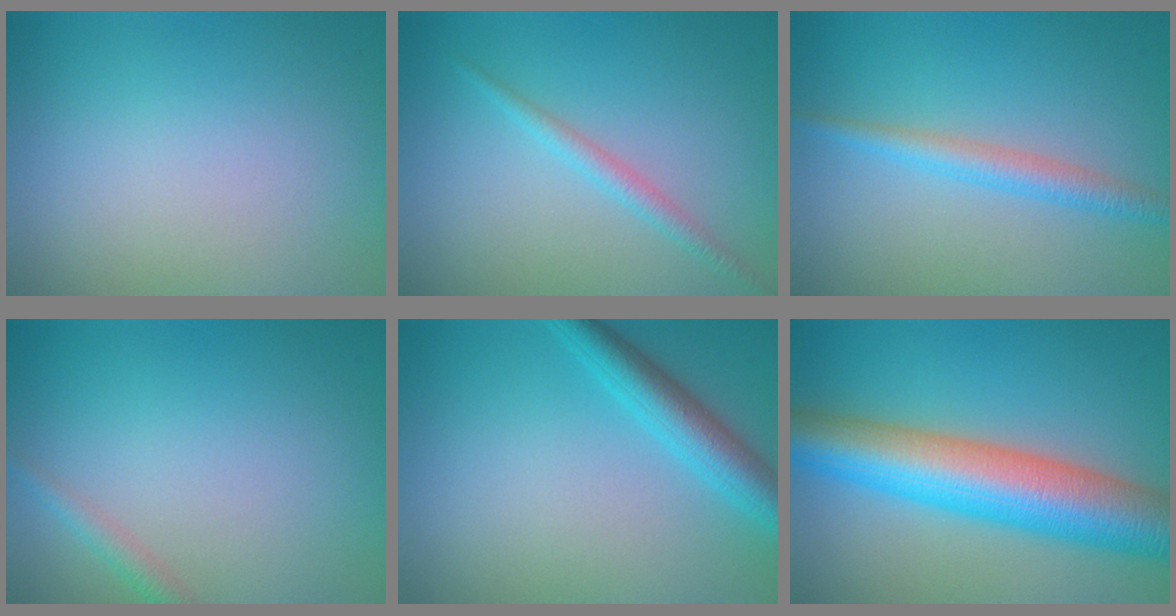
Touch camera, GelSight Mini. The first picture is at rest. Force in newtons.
{"total": 1.6, "press": 1.6, "slide": 0.1}
{"total": 2.4, "press": 2.4, "slide": 0.0}
{"total": 1.4, "press": 1.4, "slide": 0.1}
{"total": 3.9, "press": 3.9, "slide": 0.2}
{"total": 10.2, "press": 10.2, "slide": 0.3}